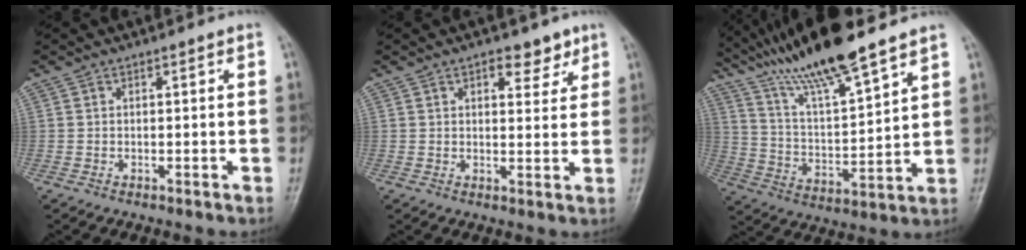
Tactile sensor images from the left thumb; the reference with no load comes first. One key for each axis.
{"total": 5.0, "fx": 3.0, "fy": 2.7, "fz": 2.9, "tx": -0.013, "ty": -0.015, "tz": 0.039}
{"total": 17.6, "fx": 13.7, "fy": 1.9, "fz": 10.9, "tx": -0.187, "ty": -0.058, "tz": 0.255}